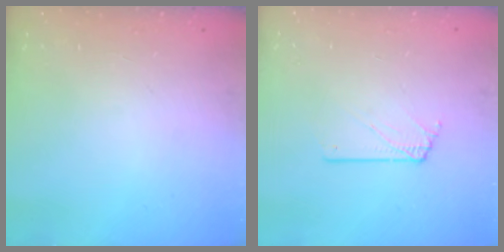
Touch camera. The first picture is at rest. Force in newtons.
{"total": 1.5, "press": 1.5, "slide": 0.1}